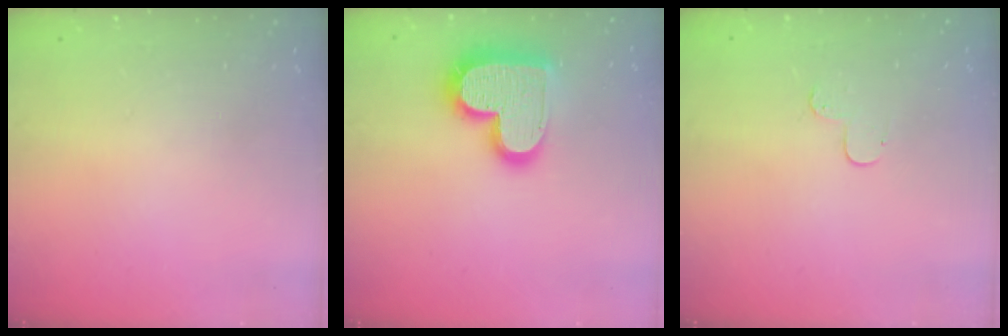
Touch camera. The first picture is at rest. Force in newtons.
{"total": 17.7, "press": 17.7, "slide": 1.2}
{"total": 3.7, "press": 3.7, "slide": 0.5}